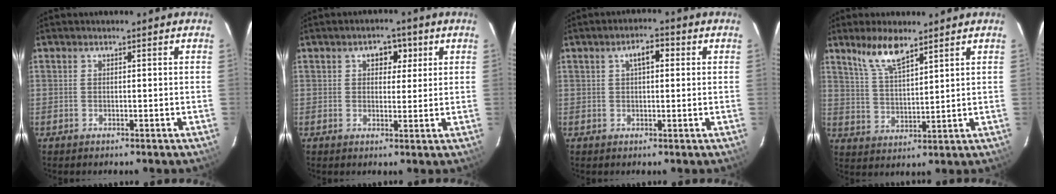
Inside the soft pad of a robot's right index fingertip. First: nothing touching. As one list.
[{"total": 3.9, "force": [1.6, 2.7, 2.2], "torque": [-0.027, 0.009, 0.022]}, {"total": 3.7, "force": [1.3, 1.5, 3.2], "torque": [-0.053, 0.013, 0.021]}, {"total": 7.7, "force": [5.8, 1.7, 4.8], "torque": [-0.095, 0.003, 0.120]}]